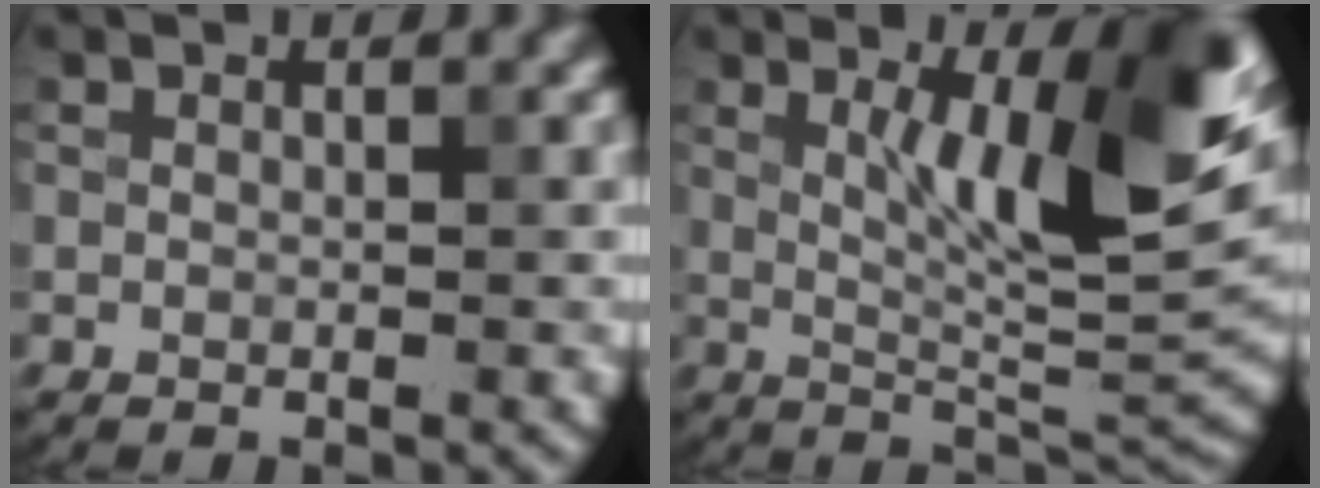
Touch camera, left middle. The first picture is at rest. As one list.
[{"total": 10.5, "force": [3.4, 2.4, 9.7], "torque": [-0.143, -0.011, 0.063]}]